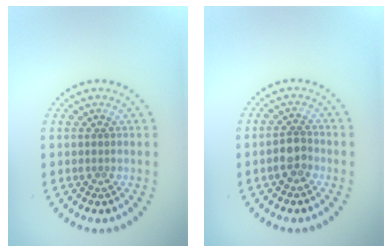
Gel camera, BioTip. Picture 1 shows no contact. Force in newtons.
{"total": 2.0, "press": 1.8, "slide": 0.9}